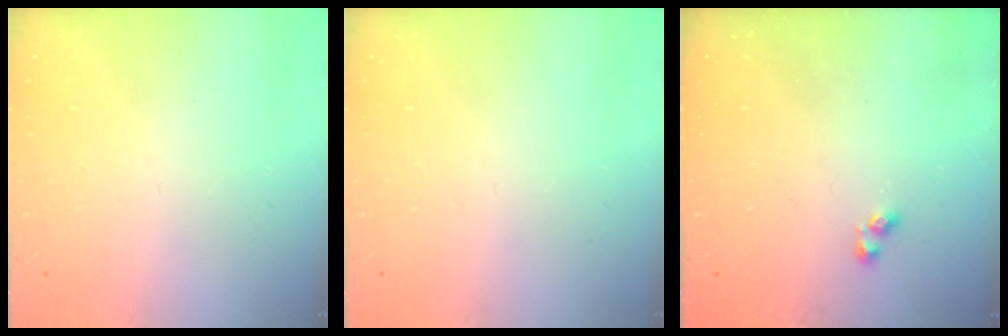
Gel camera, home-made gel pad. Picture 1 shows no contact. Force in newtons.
{"total": 0.0}
{"total": 2.9, "press": 2.9, "slide": 0.6}